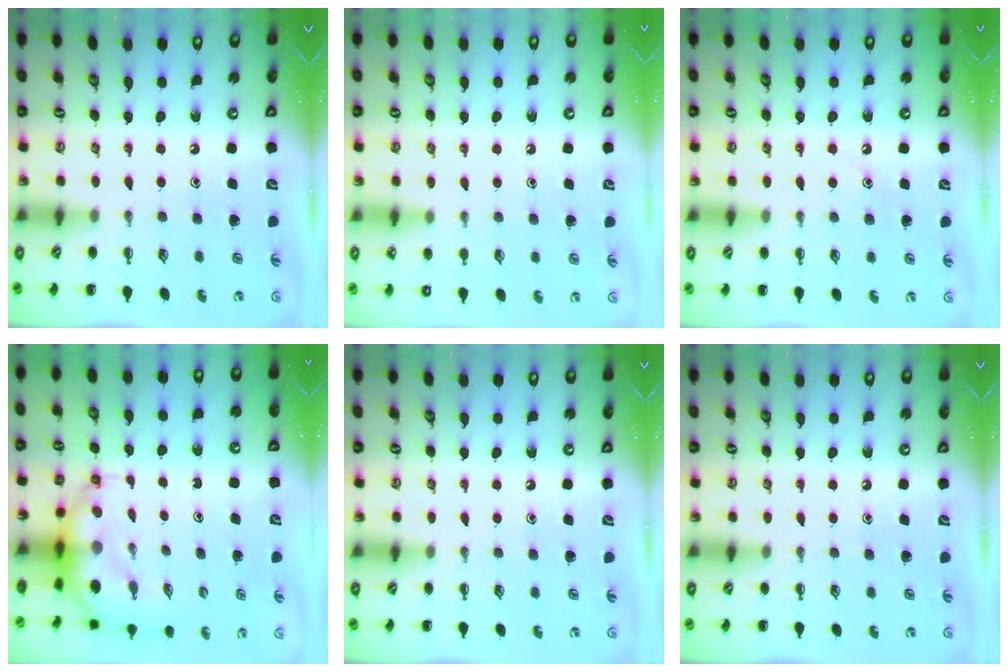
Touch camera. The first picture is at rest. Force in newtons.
{"total": 6.9, "press": 6.5, "slide": 2.3}
{"total": 7.4, "press": 7.2, "slide": 1.7}
{"total": 6.8, "press": 6.6, "slide": 1.6}
{"total": 0.0}
{"total": 0.0}